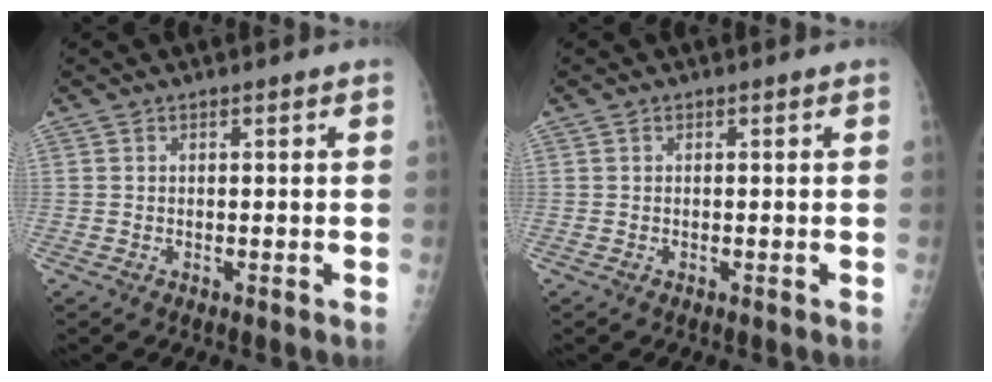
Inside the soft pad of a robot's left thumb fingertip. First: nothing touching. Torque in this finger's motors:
{"motor_torque": [0.05, 0.08, -0.06, -0.10, 0.00]}